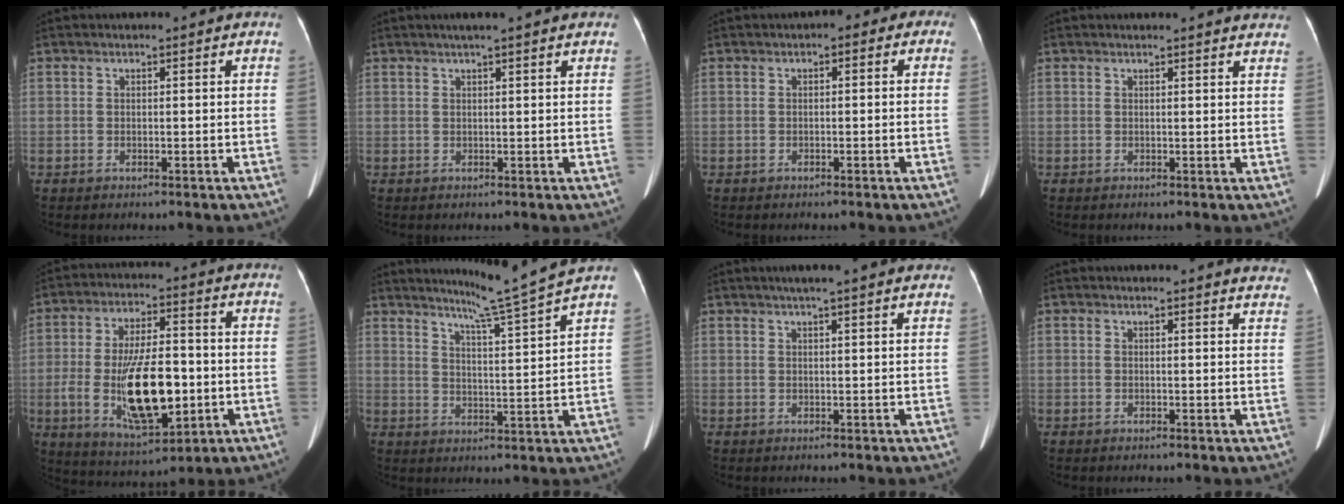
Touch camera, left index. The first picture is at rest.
{"total": 5.0, "force": [3.9, 0.1, 3.2], "torque": [-0.047, 0.028, 0.050]}
{"total": 2.1, "force": [-0.4, 1.4, 1.6], "torque": [-0.011, 0.017, -0.016]}
{"total": 6.9, "force": [6.7, 0.8, 1.4], "torque": [-0.004, -0.005, 0.046]}
{"total": 15.5, "force": [-2.6, 5.3, 14.3], "torque": [-0.267, -0.007, -0.034]}
{"total": 9.1, "force": [7.9, -2.7, 3.6], "torque": [-0.064, -0.030, 0.122]}
{"total": 8.2, "force": [6.7, 0.5, 4.8], "torque": [-0.066, 0.028, 0.076]}
{"total": 7.9, "force": [7.7, 1.0, 1.1], "torque": [0.013, -0.031, 0.046]}